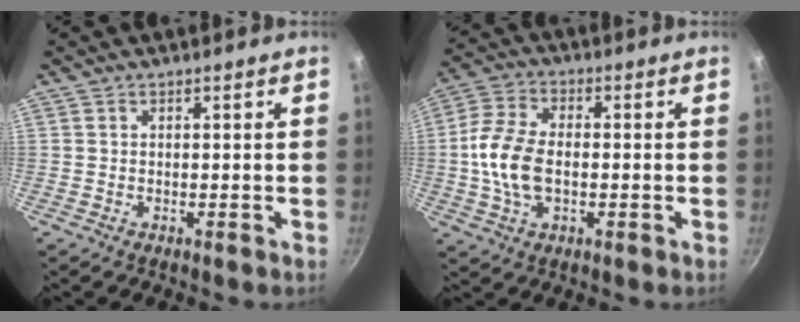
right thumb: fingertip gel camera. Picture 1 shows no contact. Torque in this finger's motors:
{"motor_torque": [-0.76, 0.85, 1.34, -0.17, 0.38]}